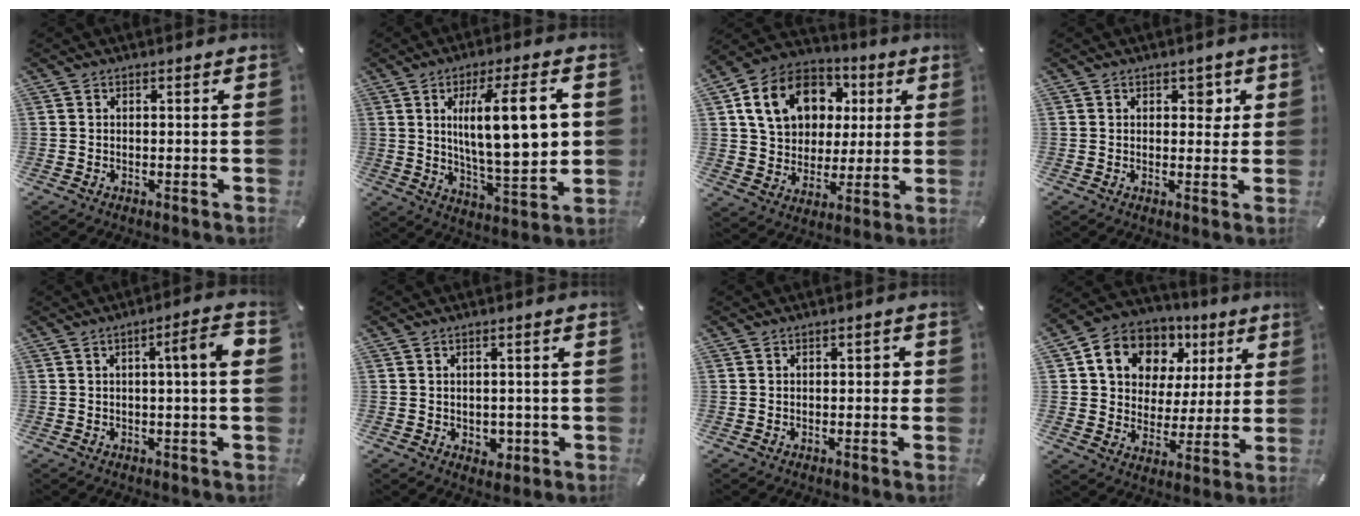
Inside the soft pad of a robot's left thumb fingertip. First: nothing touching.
{"total": 17.5, "force": [3.3, 4.9, 16.5], "torque": [-0.273, -0.015, 0.041]}
{"total": 15.5, "force": [5.0, 12.8, 7.3], "torque": [-0.142, 0.000, 0.099]}
{"total": 3.4, "force": [1.3, 2.2, 2.2], "torque": [-0.009, -0.008, 0.011]}
{"total": 7.0, "force": [1.1, 0.8, 6.9], "torque": [-0.104, -0.005, 0.009]}
{"total": 3.1, "force": [-0.8, 2.6, 1.6], "torque": [-0.019, 0.001, -0.015]}
{"total": 1.7, "force": [-0.3, 0.9, 1.4], "torque": [-0.025, 0.007, -0.008]}
{"total": 12.5, "force": [5.5, 10.3, 4.4], "torque": [-0.090, -0.017, 0.108]}